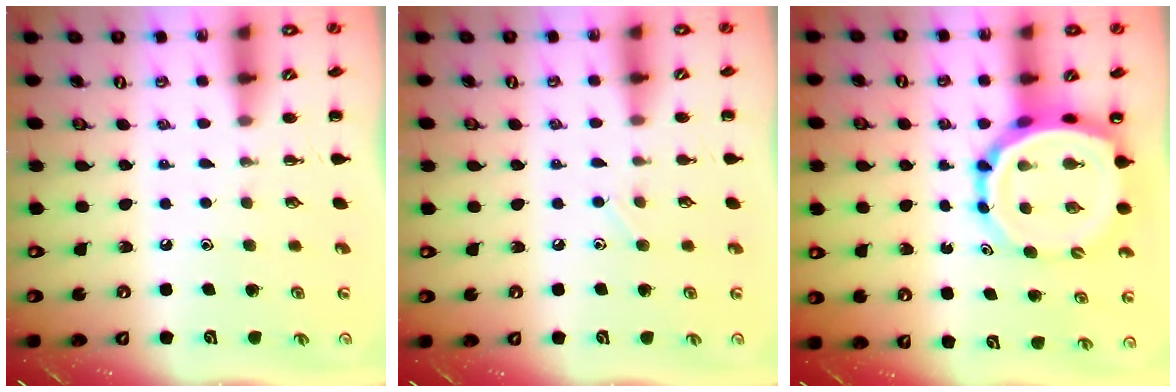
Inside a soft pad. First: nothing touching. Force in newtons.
{"total": 4.1, "press": 3.9, "slide": 1.3}
{"total": 10.8, "press": 10.4, "slide": 3.0}